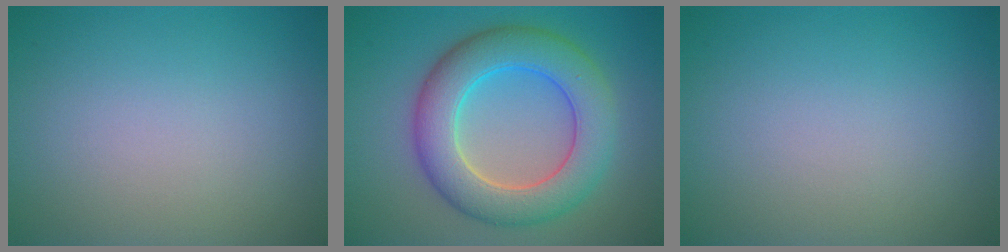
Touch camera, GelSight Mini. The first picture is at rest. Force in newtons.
{"total": 7.9, "press": 7.8, "slide": 0.4}
{"total": 0.0}